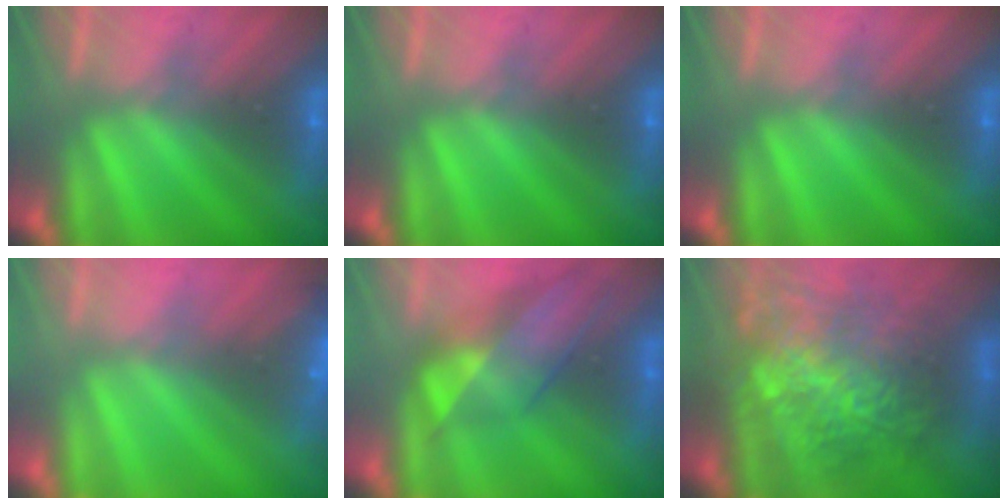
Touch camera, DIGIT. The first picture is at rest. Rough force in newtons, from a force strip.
{"total": 0.0}
{"total": 0.0}
{"total": 7.1}
{"total": 4.3}
{"total": 7.6}